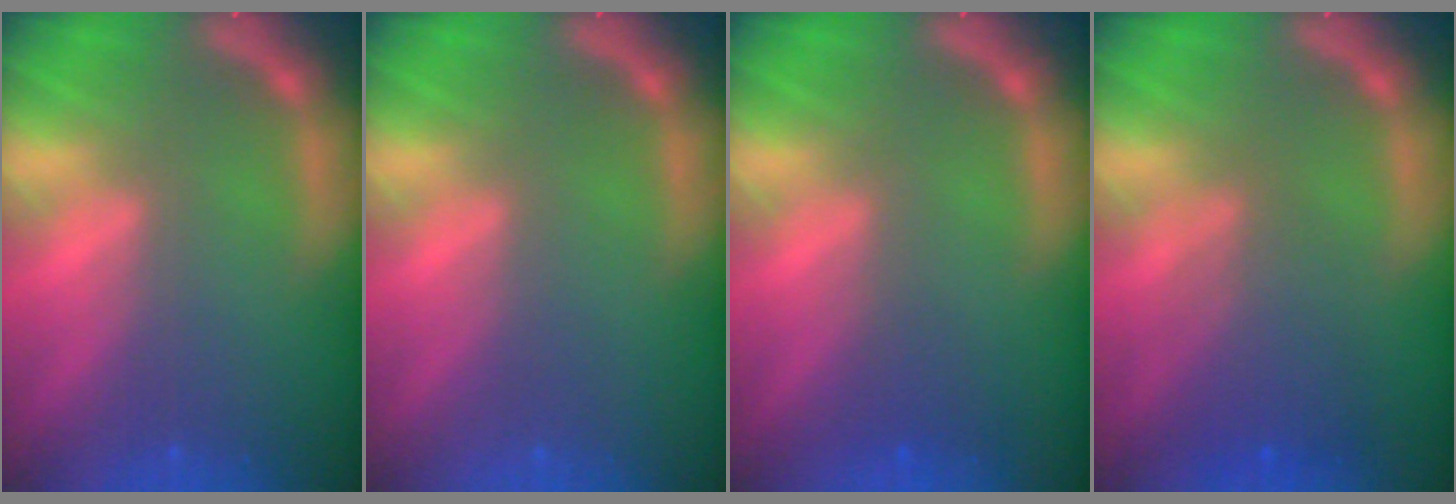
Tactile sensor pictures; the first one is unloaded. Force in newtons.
{"total": 0.0}
{"total": 1.0}
{"total": 4.0}